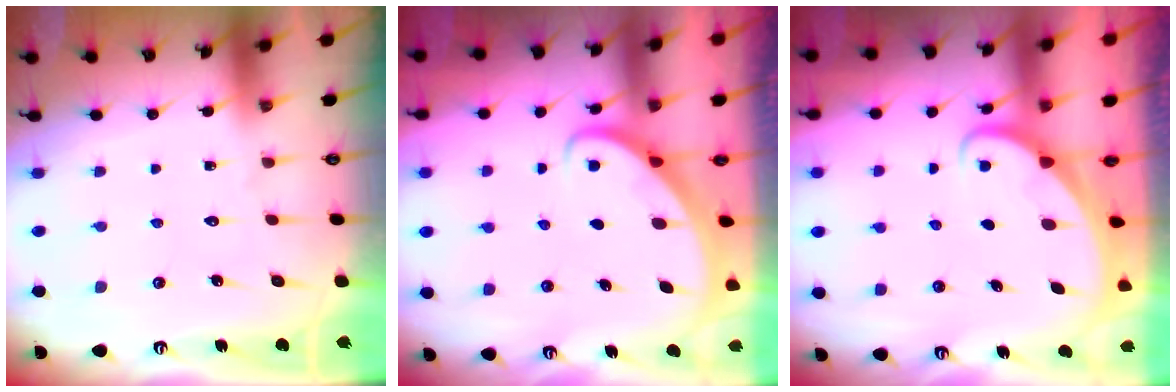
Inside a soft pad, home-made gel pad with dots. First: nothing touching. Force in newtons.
{"total": 2.8, "press": 2.8, "slide": 0.2}
{"total": 1.6, "press": 1.6, "slide": 0.1}